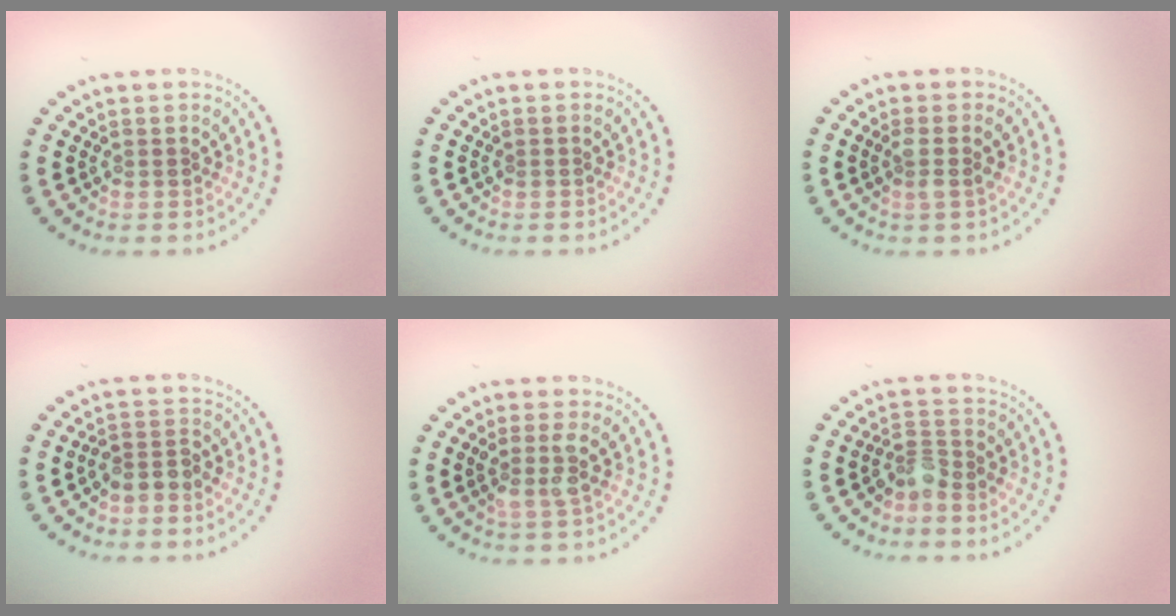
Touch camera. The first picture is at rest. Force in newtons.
{"total": 0.0}
{"total": 1.4, "press": 1.2, "slide": 0.8}
{"total": 2.1, "press": 1.7, "slide": 1.2}
{"total": 1.9, "press": 1.5, "slide": 1.2}
{"total": 2.0, "press": 1.5, "slide": 1.4}